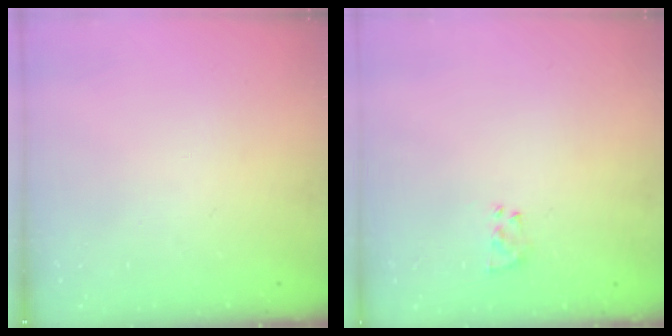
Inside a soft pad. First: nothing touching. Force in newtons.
{"total": 2.2, "press": 2.0, "slide": 1.0}